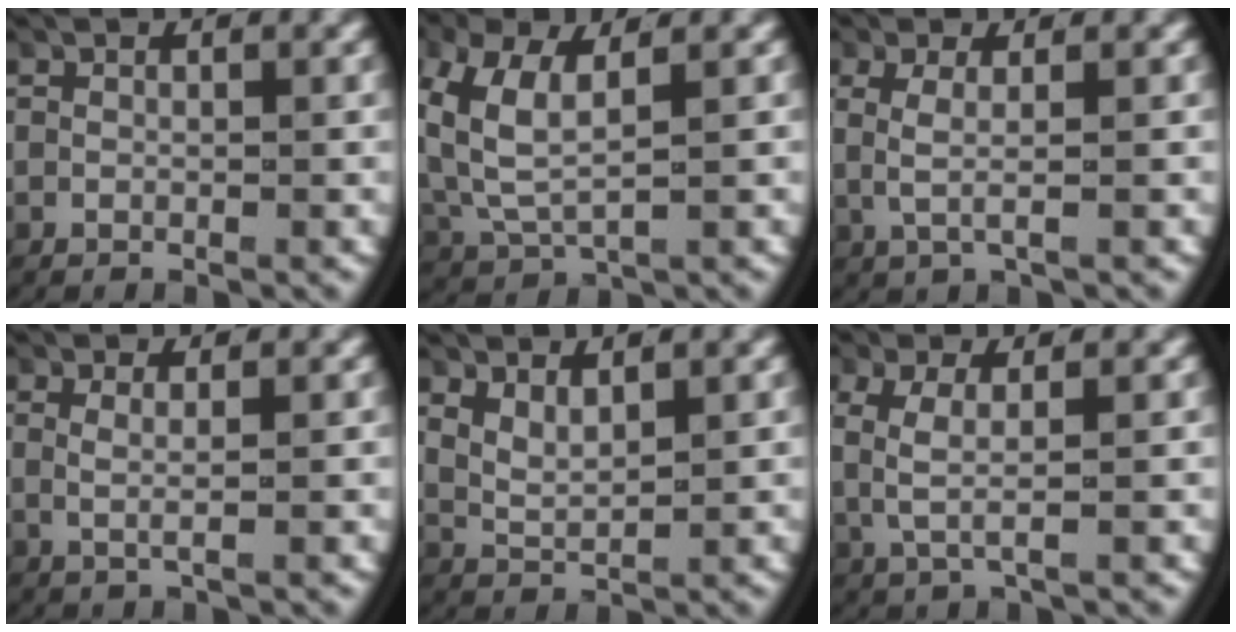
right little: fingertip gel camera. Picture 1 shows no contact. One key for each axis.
{"total": 5.1, "fx": 1.0, "fy": 3.2, "fz": 3.9, "tx": -0.112, "ty": -0.019, "tz": 0.037}
{"total": 2.4, "fx": 0.4, "fy": 0.3, "fz": 2.4, "tx": -0.061, "ty": -0.004, "tz": 0.014}
{"total": 1.6, "fx": 0.3, "fy": -0.1, "fz": 1.5, "tx": -0.041, "ty": -0.010, "tz": 0.013}
{"total": 2.5, "fx": 1.4, "fy": 1.3, "fz": 1.6, "tx": -0.042, "ty": -0.008, "tz": 0.029}
{"total": 2.7, "fx": 0.5, "fy": 0.6, "fz": 2.6, "tx": -0.068, "ty": -0.005, "tz": 0.018}